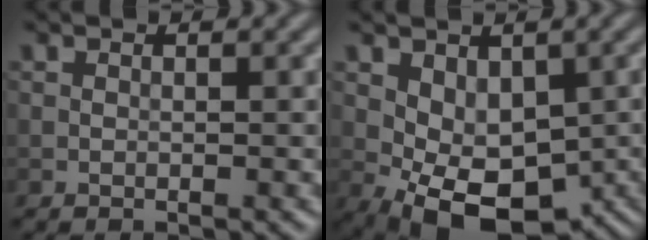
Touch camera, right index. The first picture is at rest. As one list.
[{"total": 8.6, "force": [-2.0, 5.3, 6.5], "torque": [-0.100, -0.018, -0.018]}]